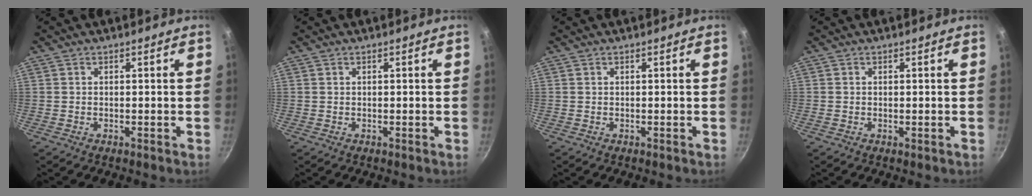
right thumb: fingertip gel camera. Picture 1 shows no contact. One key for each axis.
{"total": 0.0}
{"total": 0.0}
{"total": 0.0}